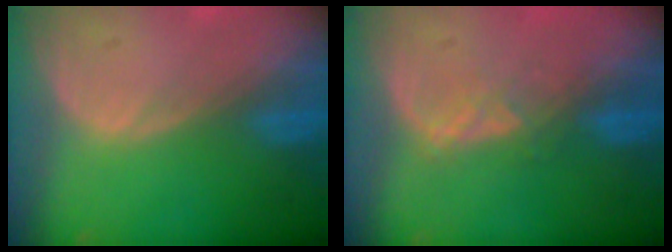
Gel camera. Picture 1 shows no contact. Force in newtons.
{"total": 2.9, "press": 2.8, "slide": 0.7}